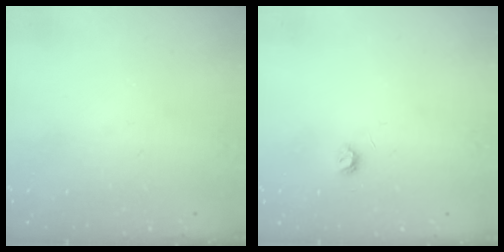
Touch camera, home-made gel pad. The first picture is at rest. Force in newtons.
{"total": 3.7, "press": 3.7, "slide": 0.4}